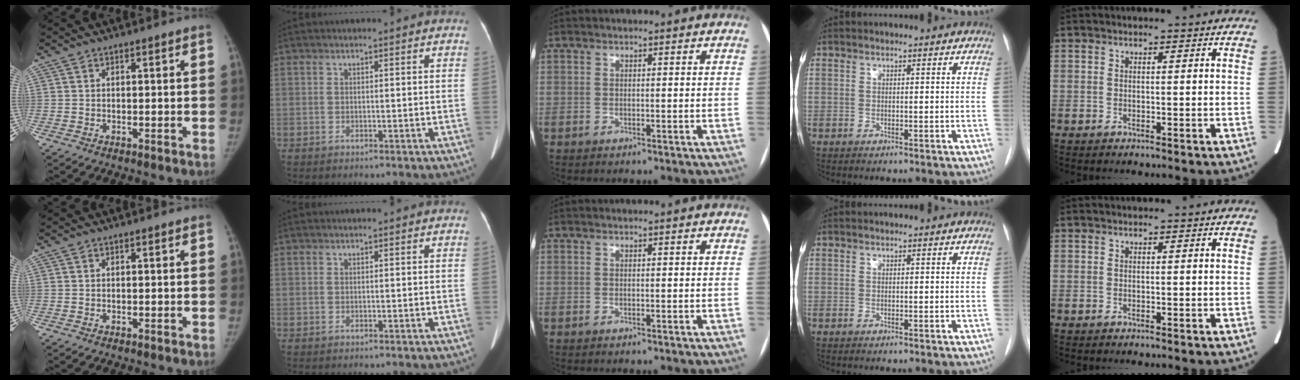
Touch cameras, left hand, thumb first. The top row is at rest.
{}